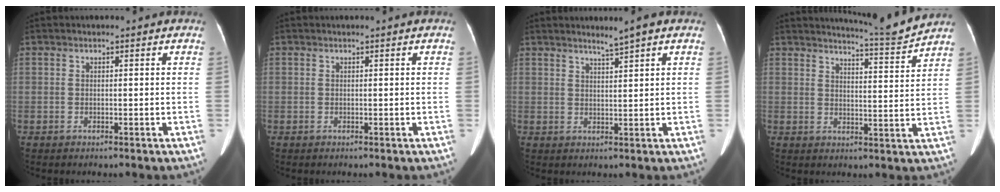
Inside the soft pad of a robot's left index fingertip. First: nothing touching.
{"total": 0.7, "force": [0.6, -0.1, 0.3], "torque": [-0.006, 0.004, 0.015]}
{"total": 2.6, "force": [2.1, -0.6, 1.5], "torque": [-0.029, -0.002, 0.040]}
{"total": 6.7, "force": [6.4, -2.0, 0.2], "torque": [-0.021, -0.038, 0.096]}